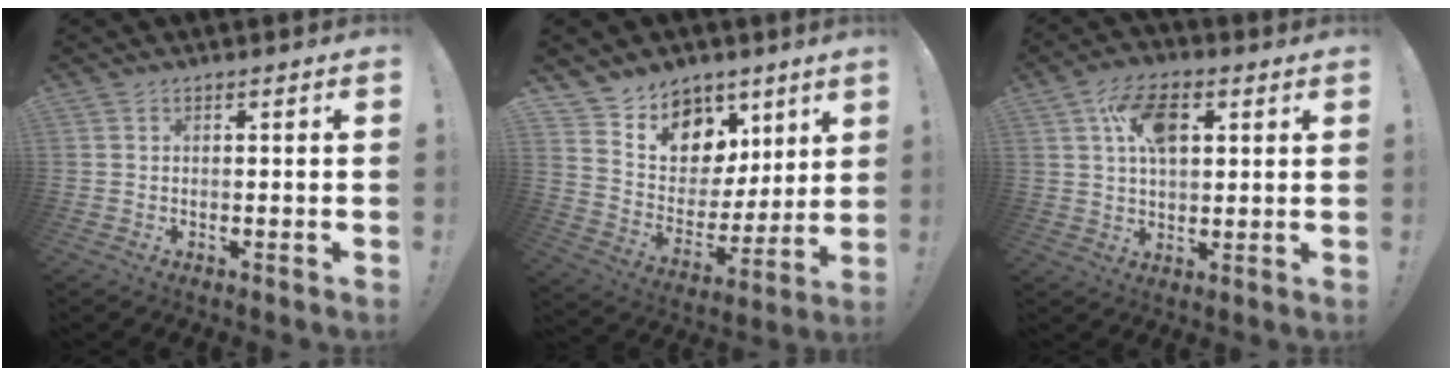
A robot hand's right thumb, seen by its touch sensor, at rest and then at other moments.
{"total": 10.5, "force": [6.9, 7.5, 2.5], "torque": [-0.051, -0.063, 0.139]}
{"total": 12.4, "force": [4.1, 7.3, 9.1], "torque": [-0.150, 0.011, 0.077]}